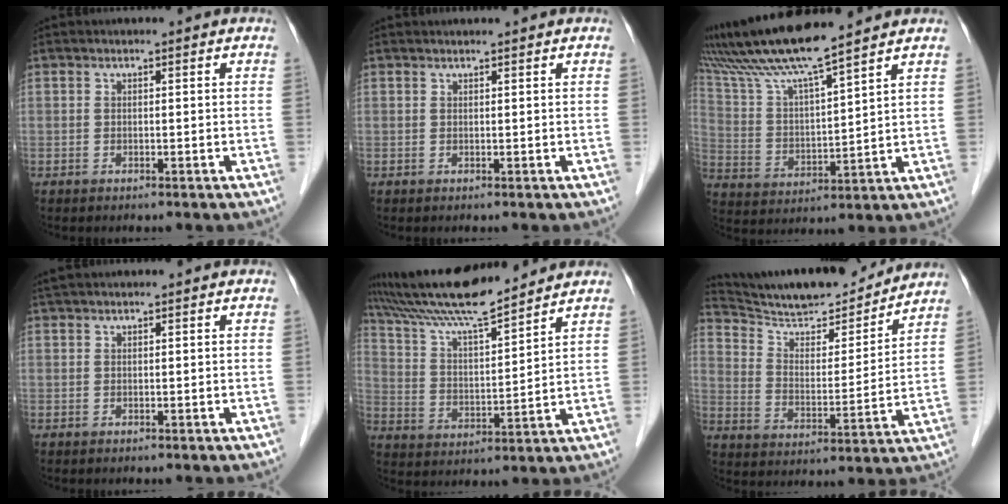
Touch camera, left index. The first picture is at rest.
{"total": 1.3, "force": [-1.1, -0.5, -0.3], "torque": [0.006, 0.004, -0.016]}
{"total": 12.1, "force": [9.8, -0.8, 7.1], "torque": [-0.139, 0.009, 0.189]}
{"total": 0.9, "force": [0.3, -0.4, 0.7], "torque": [-0.004, 0.026, 0.008]}
{"total": 12.7, "force": [11.5, -0.3, 5.5], "torque": [-0.110, 0.007, 0.206]}
{"total": 17.0, "force": [15.9, 2.1, 5.9], "torque": [-0.099, -0.012, 0.246]}